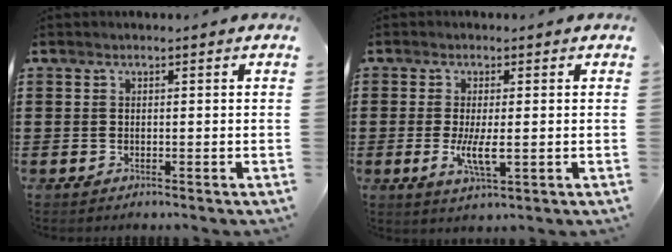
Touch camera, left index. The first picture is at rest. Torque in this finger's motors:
{"motor_torque": [0.69, -0.11, 0.36, 0.09]}